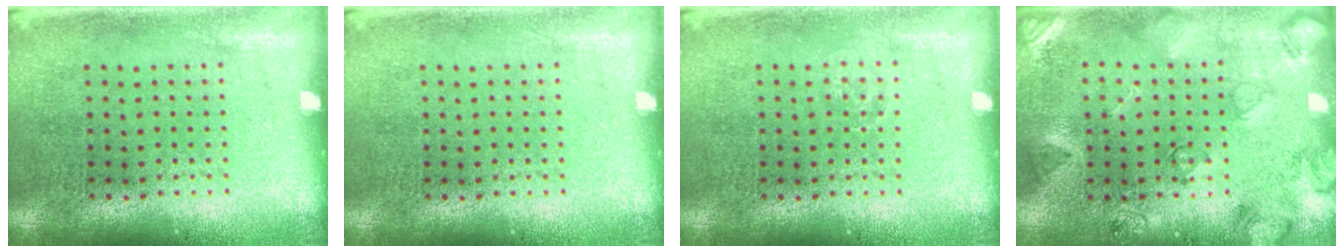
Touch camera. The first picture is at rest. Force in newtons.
{"total": 0.0}
{"total": 0.8, "press": 0.7, "slide": 0.1}
{"total": 2.5, "press": 1.8, "slide": 1.8}